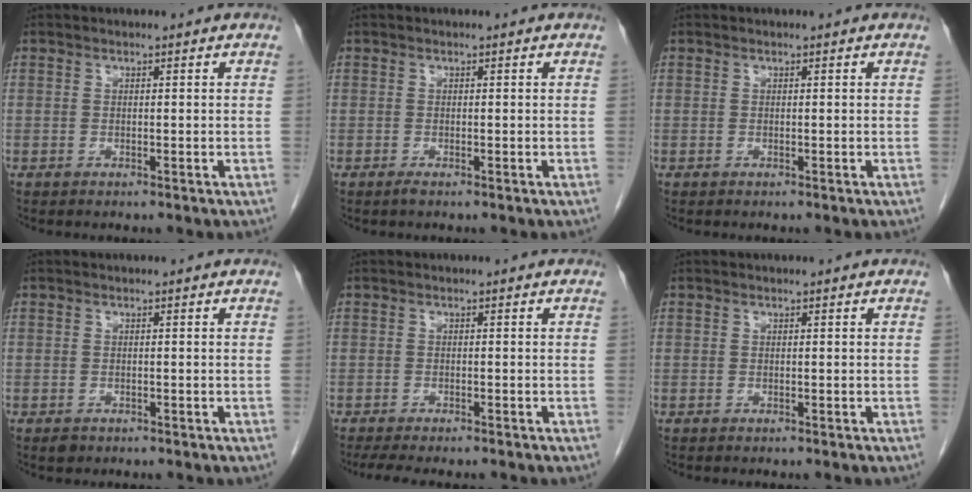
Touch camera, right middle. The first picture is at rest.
{"total": 0.5, "force": [-0.4, 0.0, 0.4], "torque": [-0.010, -0.002, -0.007]}
{"total": 0.0}
{"total": 1.0, "force": [-0.6, 0.7, 0.3], "torque": [-0.010, 0.000, -0.007]}
{"total": 6.9, "force": [-5.8, 1.5, 3.4], "torque": [-0.046, -0.009, -0.086]}
{"total": 0.0}